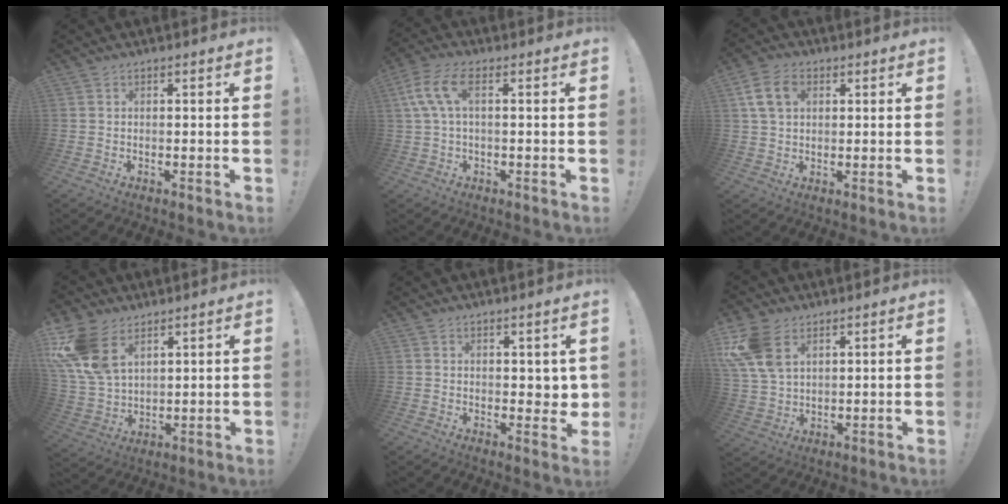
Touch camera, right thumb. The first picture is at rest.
{"total": 8.8, "force": [2.2, 3.5, 7.7], "torque": [-0.168, -0.002, 0.044]}
{"total": 8.4, "force": [2.6, 5.7, 5.6], "torque": [-0.115, 0.006, 0.052]}
{"total": 14.5, "force": [7.5, 9.0, 8.5], "torque": [-0.175, -0.040, 0.148]}
{"total": 3.5, "force": [1.7, 2.6, 1.6], "torque": [-0.014, -0.011, 0.034]}
{"total": 12.8, "force": [5.8, 8.2, 7.9], "torque": [-0.154, -0.021, 0.116]}